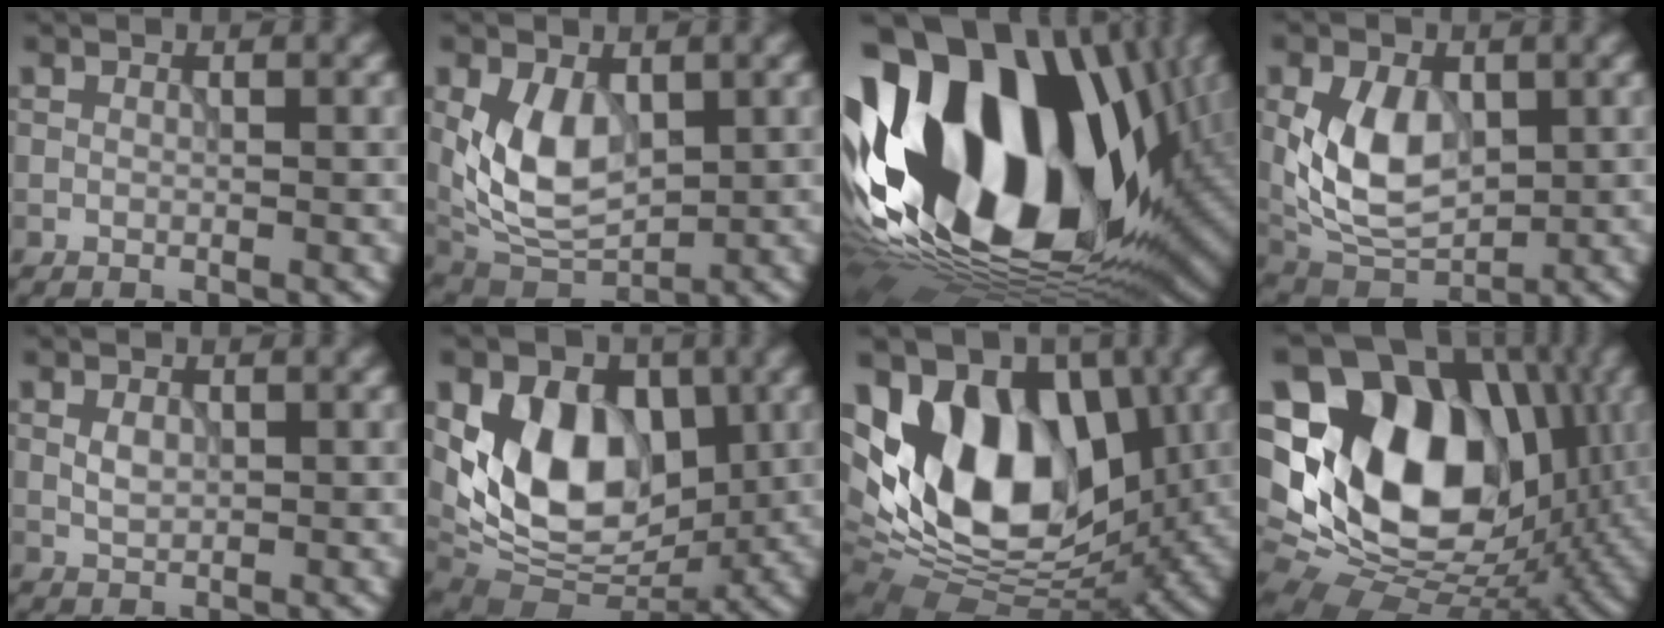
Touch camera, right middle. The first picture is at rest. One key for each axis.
{"total": 5.9, "fx": 0.8, "fy": 3.7, "fz": 4.6, "tx": -0.094, "ty": -0.012, "tz": 0.019}
{"total": 21.5, "fx": 1.0, "fy": 13.7, "fz": 16.6, "tx": -0.336, "ty": 0.006, "tz": 0.009}
{"total": 6.9, "fx": 0.5, "fy": 4.5, "fz": 5.3, "tx": -0.108, "ty": -0.007, "tz": 0.007}
{"total": 1.4, "fx": 0.1, "fy": 0.9, "fz": 1.0, "tx": -0.024, "ty": -0.002, "tz": 0.004}
{"total": 9.3, "fx": 1.3, "fy": 6.3, "fz": 6.7, "tx": -0.111, "ty": -0.014, "tz": 0.017}
{"total": 13.4, "fx": 1.2, "fy": 8.8, "fz": 10.1, "tx": -0.158, "ty": -0.006, "tz": 0.006}
{"total": 18.1, "fx": 2.3, "fy": 13.3, "fz": 12.1, "tx": -0.218, "ty": -0.001, "tz": 0.039}